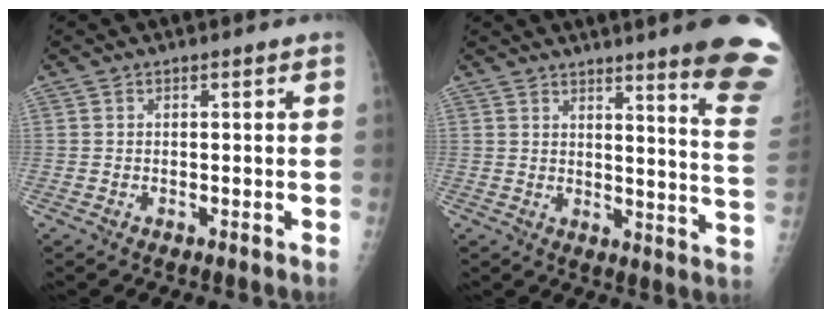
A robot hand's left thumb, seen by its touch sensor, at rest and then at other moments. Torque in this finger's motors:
{"motor_torque": [4.47, 0.53, 1.58, -1.17, 0.34]}